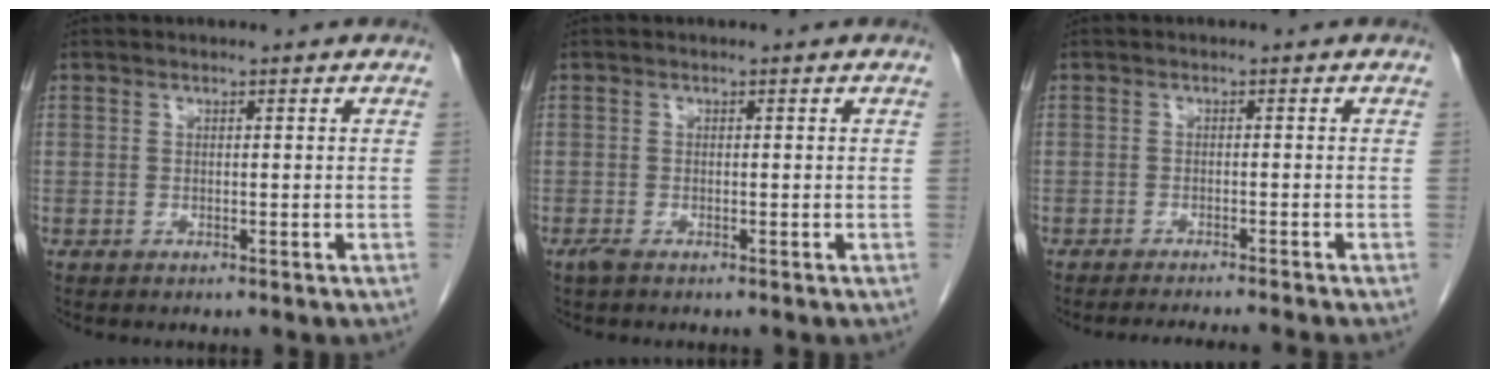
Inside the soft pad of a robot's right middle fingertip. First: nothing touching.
{"total": 0.9, "force": [-0.6, 0.1, 0.6], "torque": [-0.018, -0.004, -0.012]}
{"total": 5.8, "force": [-5.4, -0.9, 2.0], "torque": [-0.013, -0.011, -0.075]}